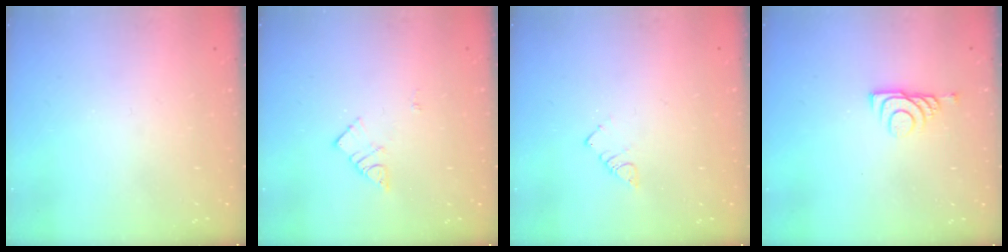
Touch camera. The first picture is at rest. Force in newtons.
{"total": 6.2, "press": 6.2, "slide": 0.2}
{"total": 2.8, "press": 2.8, "slide": 0.3}
{"total": 6.3, "press": 6.3, "slide": 0.9}